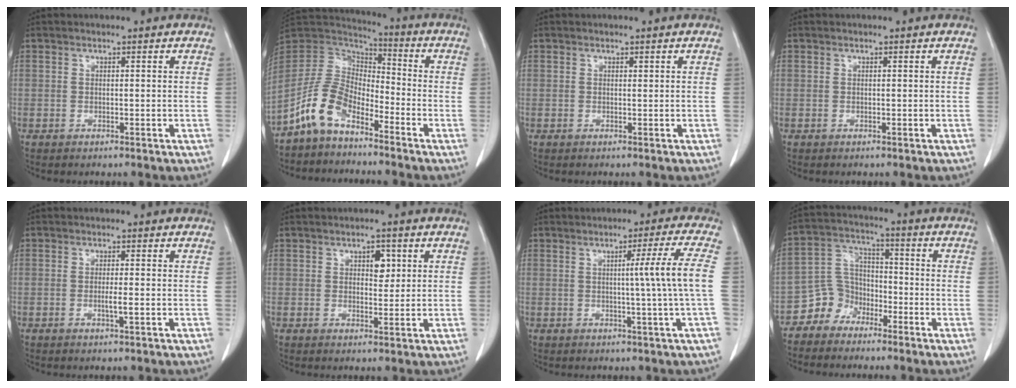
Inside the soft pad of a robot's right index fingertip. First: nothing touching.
{"total": 9.5, "force": [-6.3, 4.6, 5.4], "torque": [-0.125, 0.020, -0.132]}
{"total": 0.0}
{"total": 0.0}
{"total": 1.8, "force": [-0.4, -0.1, 1.8], "torque": [-0.035, -0.003, -0.008]}
{"total": 3.0, "force": [1.1, 1.7, 2.3], "torque": [-0.031, 0.001, 0.016]}
{"total": 6.8, "force": [0.1, -2.4, 6.3], "torque": [-0.093, -0.003, 0.005]}
{"total": 6.5, "force": [-4.4, 4.7, 0.6], "torque": [-0.010, 0.023, -0.085]}